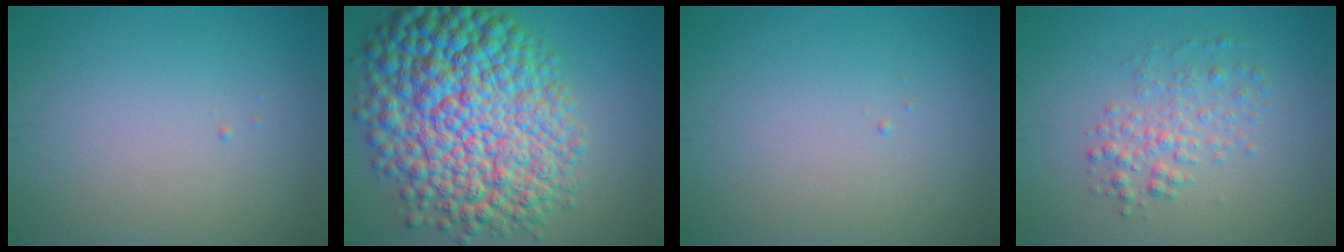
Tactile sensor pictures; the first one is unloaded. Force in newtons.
{"total": 15.6, "press": 15.6, "slide": 0.2}
{"total": 0.0}
{"total": 2.7, "press": 2.7, "slide": 0.0}